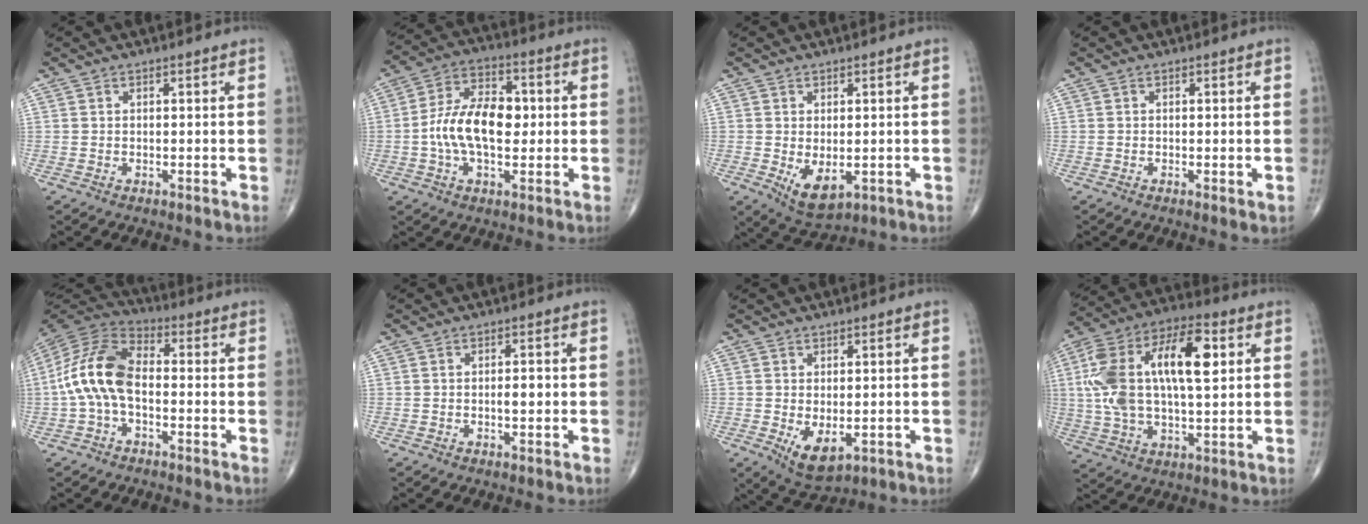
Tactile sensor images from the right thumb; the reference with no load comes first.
{"total": 13.3, "force": [-0.5, 7.6, 10.9], "torque": [-0.191, 0.025, -0.015]}
{"total": 6.1, "force": [-1.0, 3.3, 5.1], "torque": [-0.077, -0.013, -0.002]}
{"total": 1.2, "force": [-0.3, 0.3, 1.1], "torque": [-0.018, -0.004, -0.005]}
{"total": 13.1, "force": [-1.3, 7.5, 10.6], "torque": [-0.214, 0.037, -0.037]}
{"total": 2.3, "force": [-0.3, 1.0, 2.1], "torque": [-0.033, 0.002, -0.006]}
{"total": 6.1, "force": [-1.2, 3.2, 5.0], "torque": [-0.080, -0.014, -0.006]}
{"total": 22.0, "force": [4.3, 10.2, 19.0], "torque": [-0.360, 0.019, 0.065]}